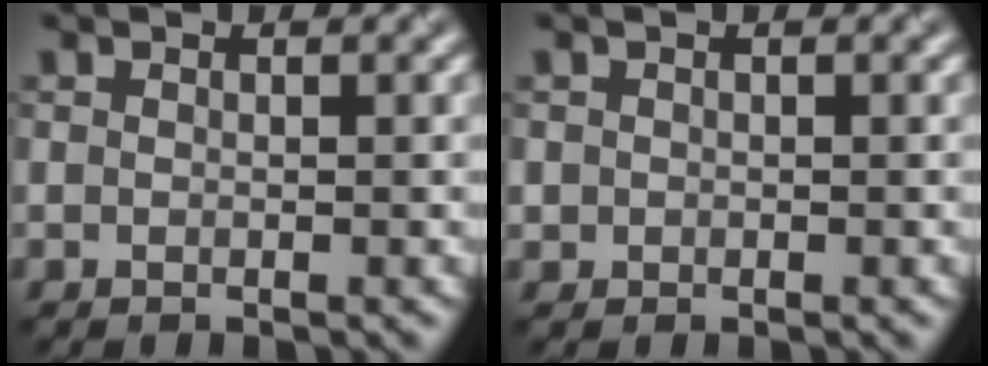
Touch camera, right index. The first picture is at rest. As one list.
[{"total": 0.6, "force": [0.0, 0.6, 0.0], "torque": [0.007, -0.002, -0.002]}]